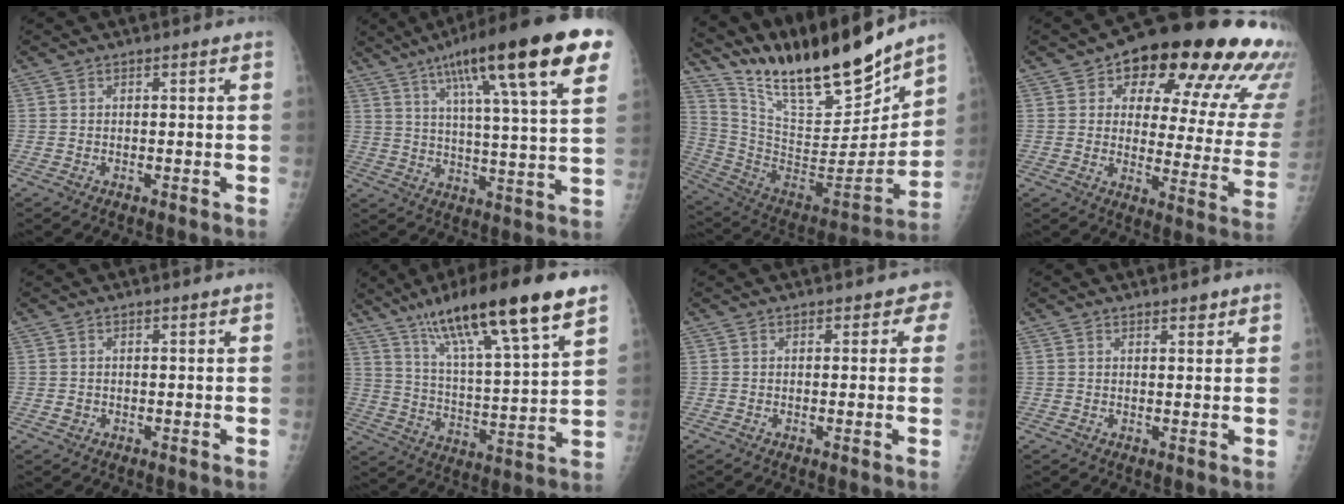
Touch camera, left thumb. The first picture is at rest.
{"total": 25.1, "force": [12.8, 4.2, 21.1], "torque": [-0.313, -0.010, 0.189]}
{"total": 26.3, "force": [21.4, 6.3, 14.0], "torque": [-0.195, -0.108, 0.368]}
{"total": 25.5, "force": [14.1, 11.1, 18.2], "torque": [-0.193, -0.034, 0.176]}
{"total": 0.7, "force": [0.0, 0.7, 0.3], "torque": [0.000, 0.000, 0.001]}
{"total": 21.3, "force": [13.6, 3.1, 16.2], "torque": [-0.261, -0.041, 0.232]}
{"total": 2.0, "force": [1.2, 1.4, 0.9], "torque": [0.022, 0.001, 0.005]}
{"total": 1.6, "force": [1.2, 0.6, 0.7], "torque": [-0.004, -0.008, 0.018]}